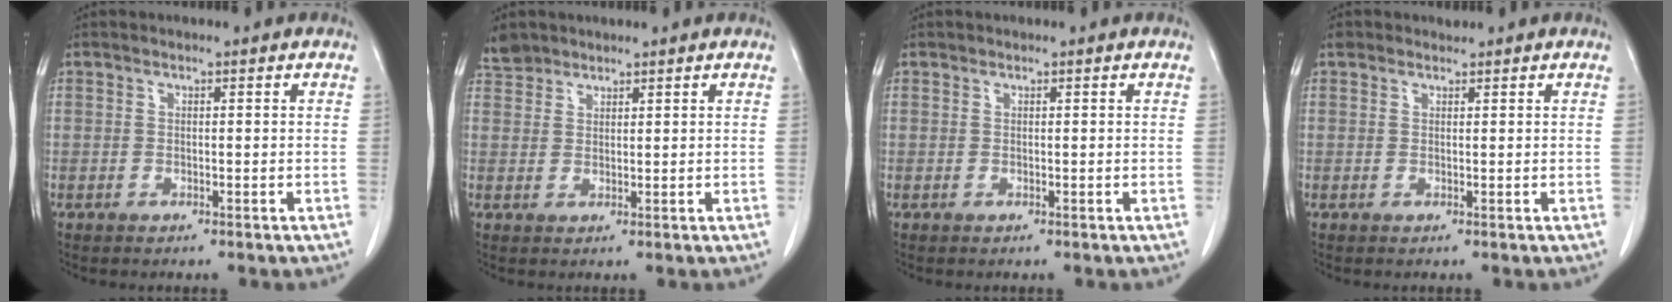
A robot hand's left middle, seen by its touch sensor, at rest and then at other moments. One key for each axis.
{"total": 2.9, "fx": 2.6, "fy": 1.2, "fz": 0.0, "tx": -0.005, "ty": 0.008, "tz": 0.050}
{"total": 0.0}
{"total": 1.1, "fx": 0.9, "fy": 0.5, "fz": -0.1, "tx": -0.003, "ty": 0.010, "tz": 0.016}